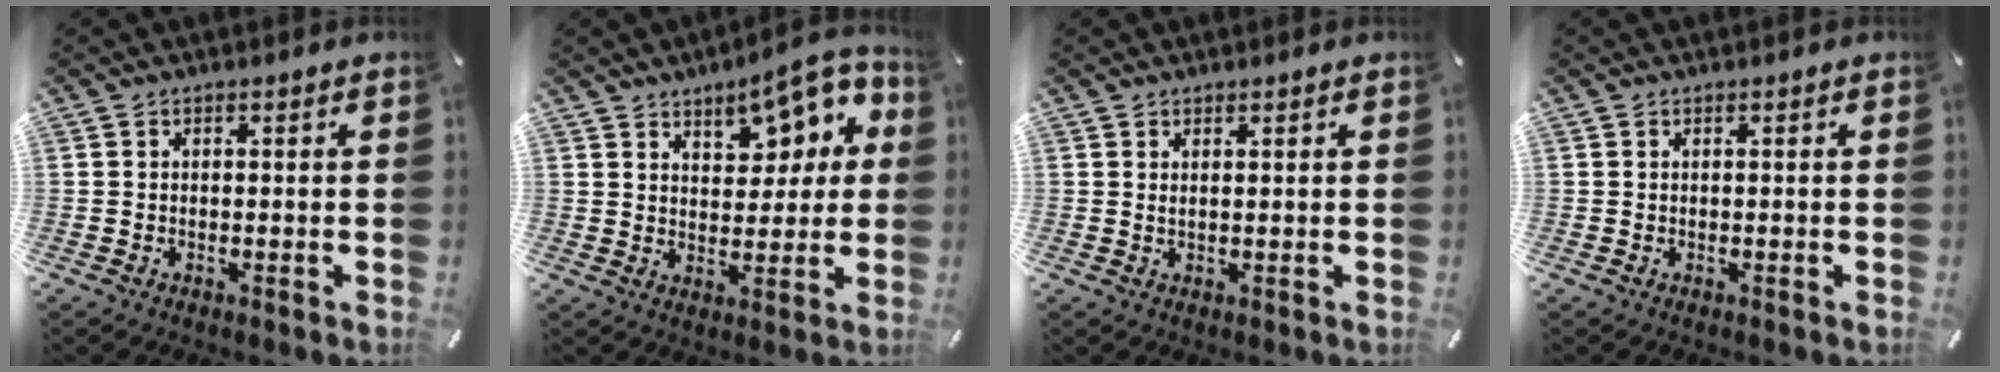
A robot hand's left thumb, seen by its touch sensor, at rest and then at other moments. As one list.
[{"total": 11.3, "force": [6.8, 6.1, 6.7], "torque": [-0.071, -0.047, 0.114]}, {"total": 1.0, "force": [0.6, 0.1, 0.8], "torque": [-0.015, -0.002, 0.010]}, {"total": 0.0}]